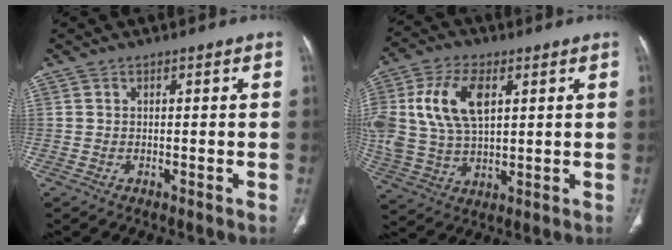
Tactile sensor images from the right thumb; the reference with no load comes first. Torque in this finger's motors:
{"motor_torque": [1.33, 1.38, 1.35, 0.48, 0.32]}